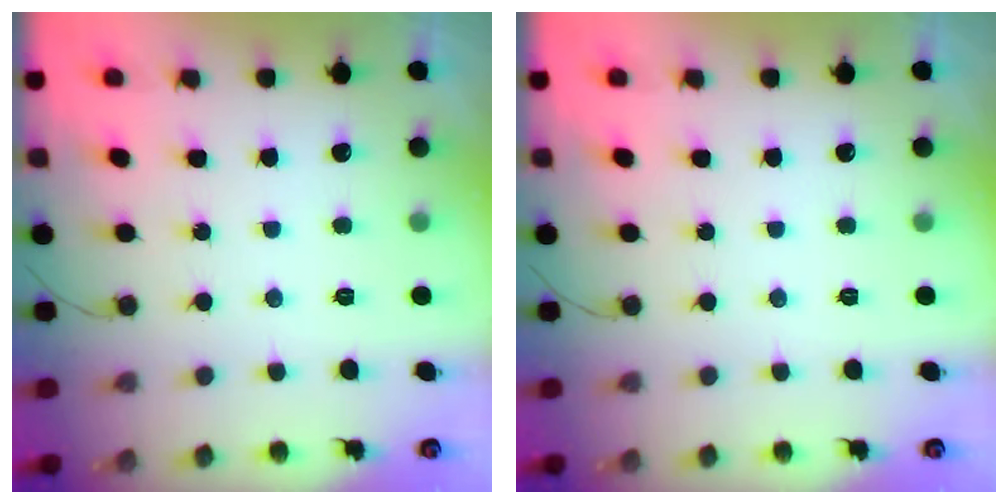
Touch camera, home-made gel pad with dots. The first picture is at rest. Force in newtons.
{"total": 0.0}